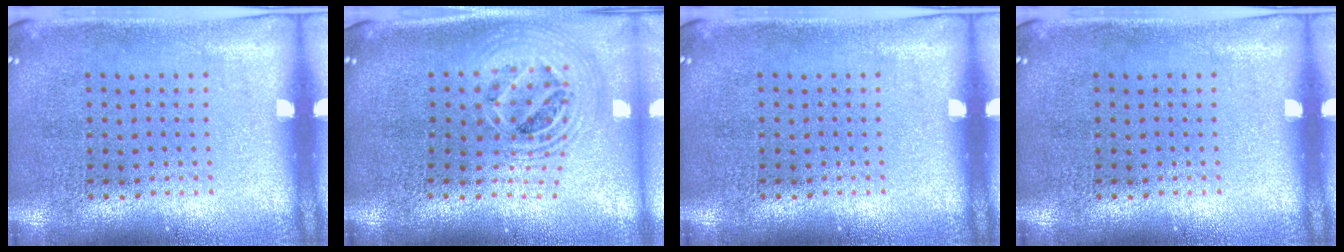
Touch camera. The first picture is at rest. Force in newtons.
{"total": 2.4, "press": 1.8, "slide": 1.6}
{"total": 0.0}
{"total": 0.0}